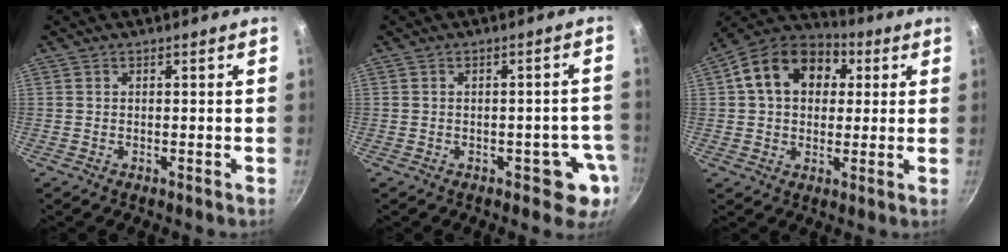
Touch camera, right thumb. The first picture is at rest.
{"total": 5.4, "force": [-1.9, 3.4, 3.7], "torque": [0.000, 0.023, -0.018]}
{"total": 16.3, "force": [4.2, 12.2, 10.1], "torque": [-0.147, 0.026, 0.053]}